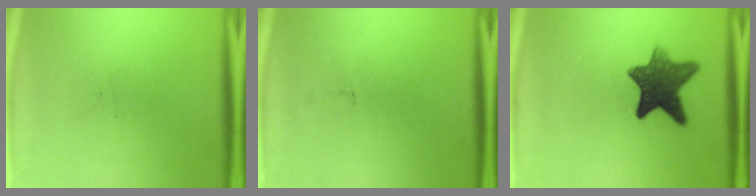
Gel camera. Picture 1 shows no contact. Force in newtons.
{"total": 0.0}
{"total": 10.3}